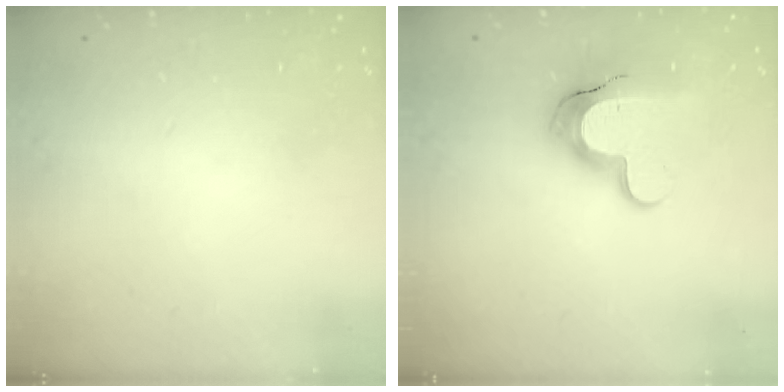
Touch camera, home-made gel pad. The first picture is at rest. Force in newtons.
{"total": 13.0, "press": 13.0, "slide": 1.0}